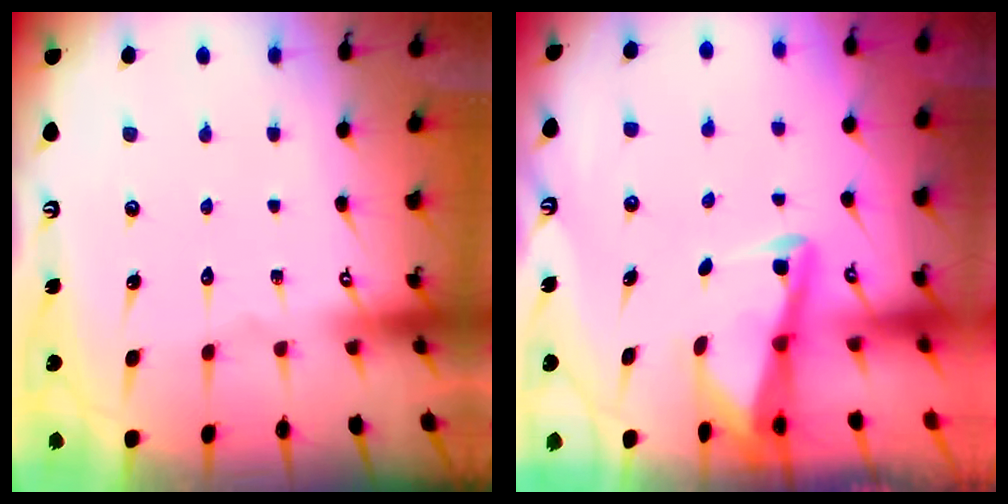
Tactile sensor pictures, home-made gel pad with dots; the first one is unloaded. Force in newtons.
{"total": 3.0, "press": 2.9, "slide": 0.4}